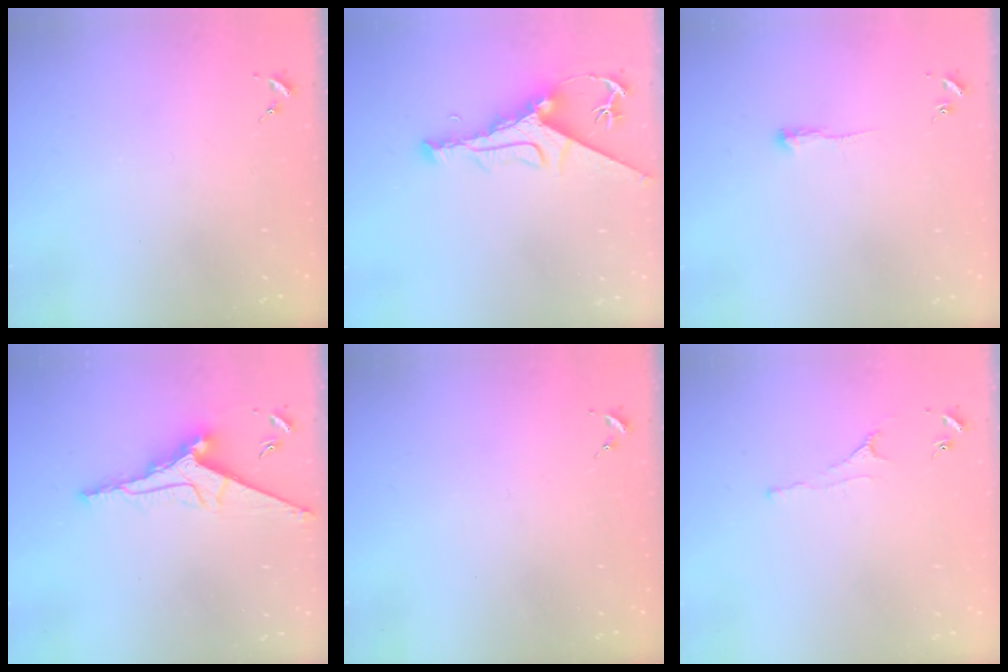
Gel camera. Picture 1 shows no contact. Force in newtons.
{"total": 10.3, "press": 10.2, "slide": 1.4}
{"total": 3.5, "press": 3.5, "slide": 0.6}
{"total": 11.3, "press": 11.3, "slide": 0.8}
{"total": 0.0}
{"total": 2.2, "press": 2.1, "slide": 0.4}